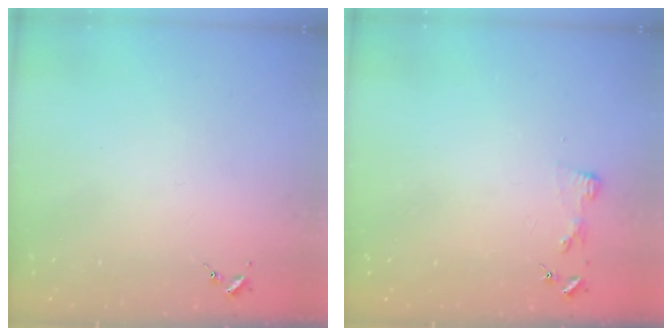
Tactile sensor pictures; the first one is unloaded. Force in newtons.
{"total": 3.1, "press": 3.1, "slide": 0.4}